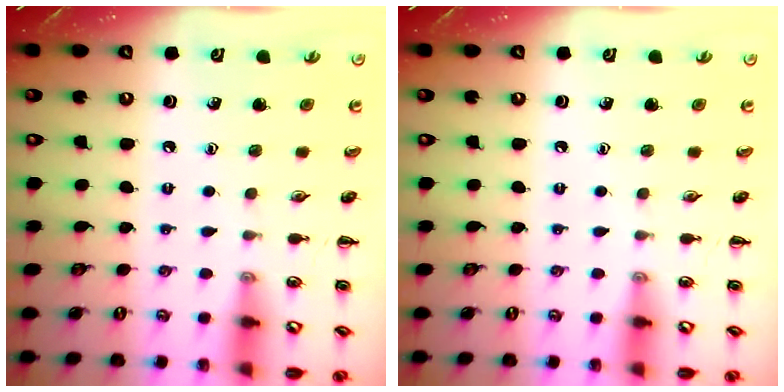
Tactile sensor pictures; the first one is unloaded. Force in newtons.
{"total": 0.0}